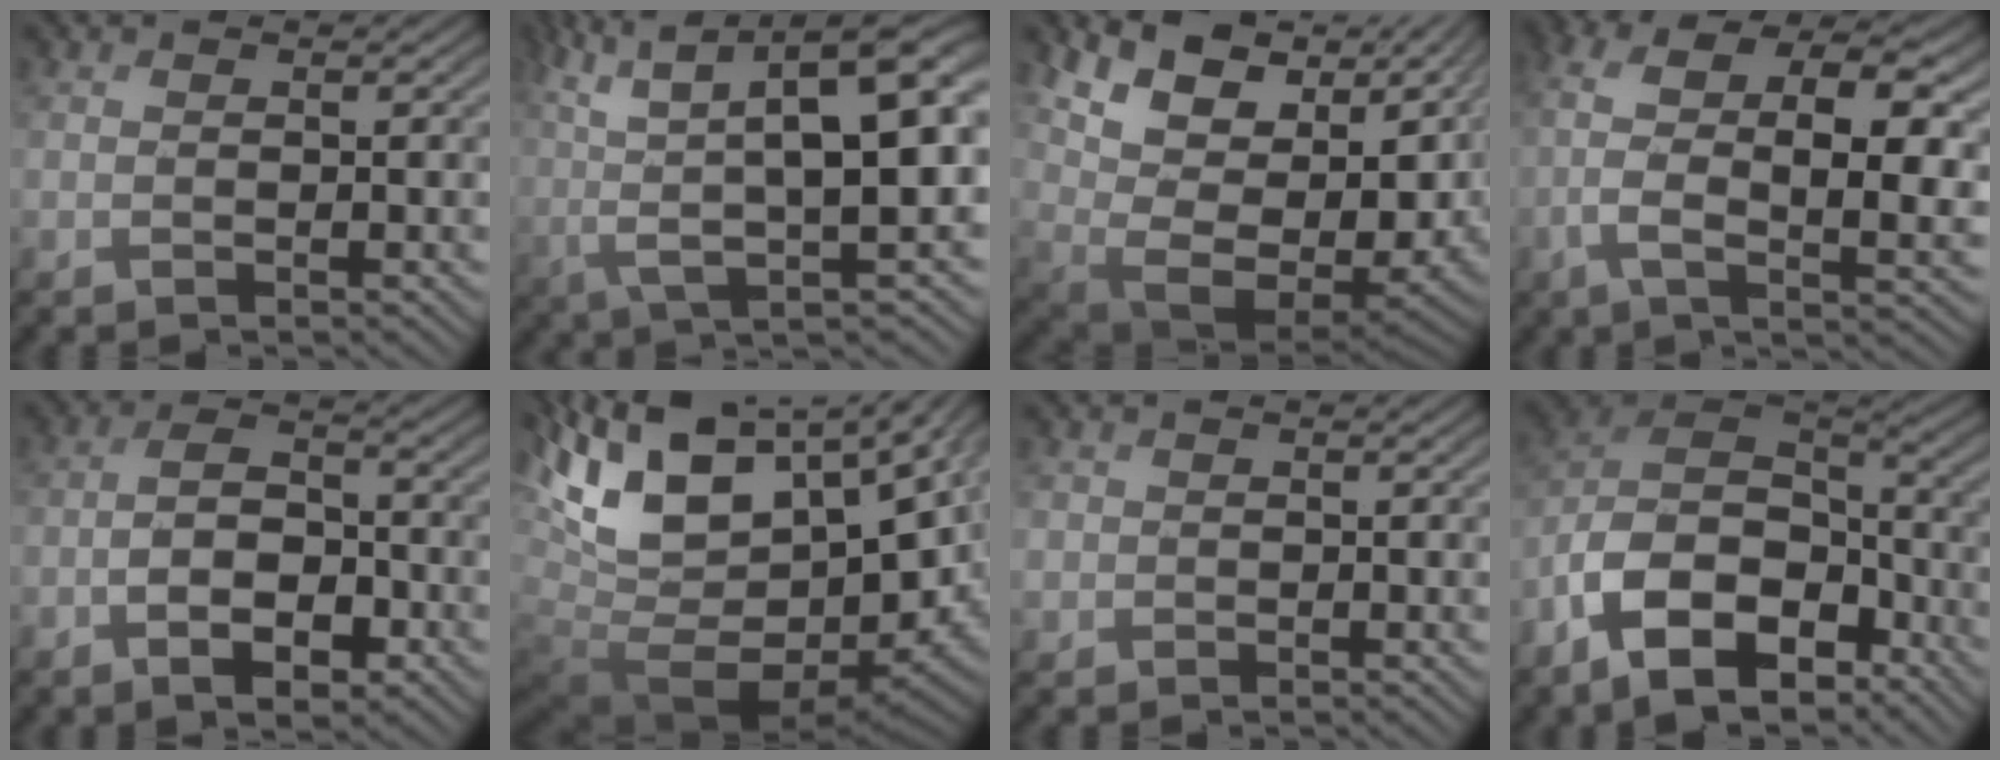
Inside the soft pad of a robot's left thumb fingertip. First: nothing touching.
{"total": 15.2, "force": [2.4, 6.0, 13.8], "torque": [-0.249, 0.000, 0.046]}
{"total": 16.4, "force": [2.7, 9.0, 13.4], "torque": [-0.256, -0.034, 0.087]}
{"total": 12.0, "force": [-0.3, 6.0, 10.4], "torque": [-0.205, -0.010, -0.004]}
{"total": 6.6, "force": [-3.6, 3.4, 4.4], "torque": [-0.069, 0.001, -0.073]}
{"total": 18.2, "force": [-0.2, 10.9, 14.6], "torque": [-0.281, -0.037, 0.046]}
{"total": 1.4, "force": [-0.3, 1.3, -0.2], "torque": [0.006, -0.005, -0.008]}
{"total": 13.7, "force": [-8.3, 7.8, 7.7], "torque": [-0.159, -0.028, -0.166]}